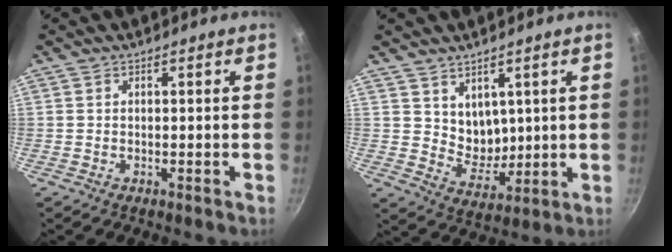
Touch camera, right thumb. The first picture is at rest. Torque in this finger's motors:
{"motor_torque": [-0.33, 0.31, 0.69, 0.32, 0.17]}